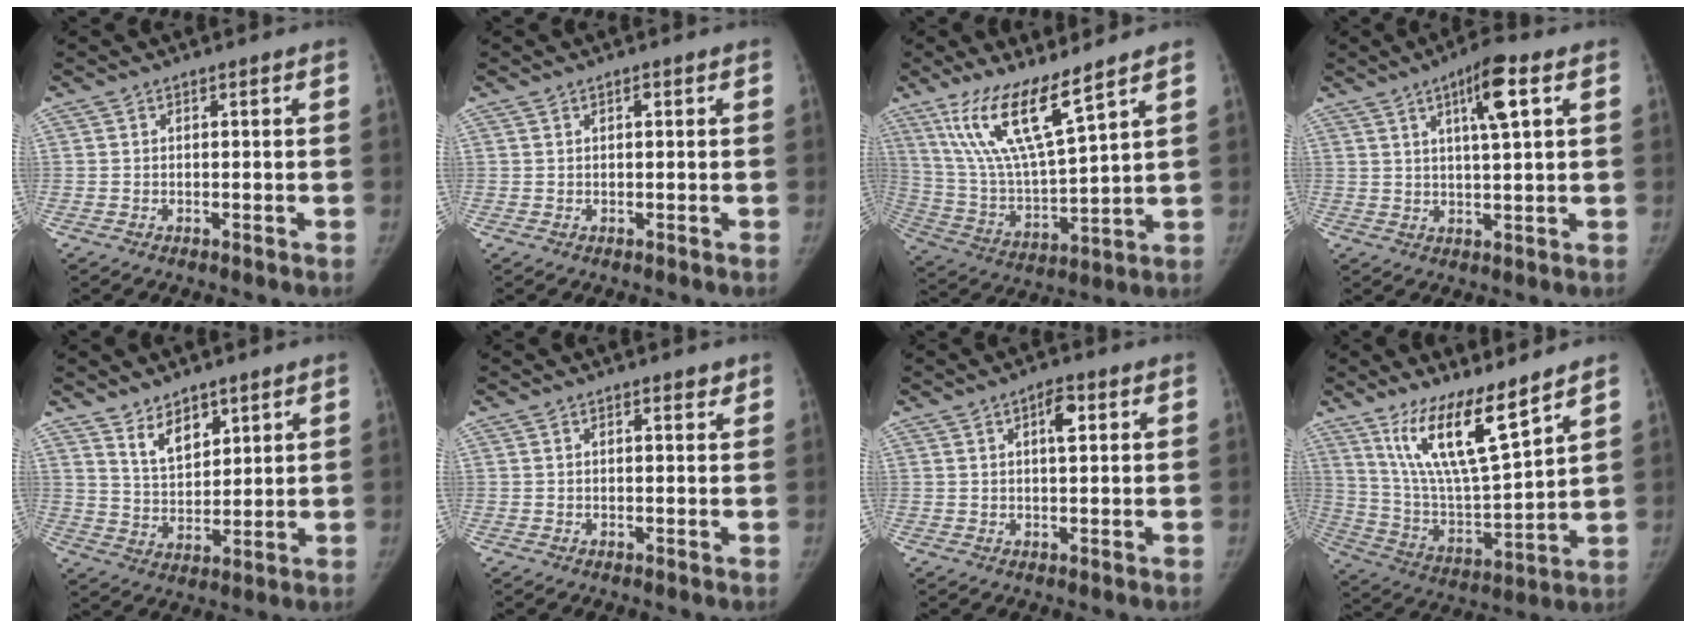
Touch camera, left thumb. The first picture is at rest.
{"total": 0.8, "force": [0.3, 0.3, 0.6], "torque": [-0.008, 0.001, 0.005]}
{"total": 15.5, "force": [10.0, 2.6, 11.5], "torque": [-0.220, -0.057, 0.208]}
{"total": 8.6, "force": [3.6, 1.6, 7.6], "torque": [-0.122, -0.008, 0.057]}
{"total": 7.5, "force": [4.9, 3.9, 4.0], "torque": [-0.043, -0.043, 0.097]}
{"total": 1.3, "force": [1.0, 0.5, 0.7], "torque": [-0.004, -0.005, 0.013]}
{"total": 4.1, "force": [1.5, 1.7, 3.4], "torque": [-0.046, 0.001, 0.021]}
{"total": 16.0, "force": [10.8, 3.2, 11.4], "torque": [-0.191, -0.070, 0.215]}